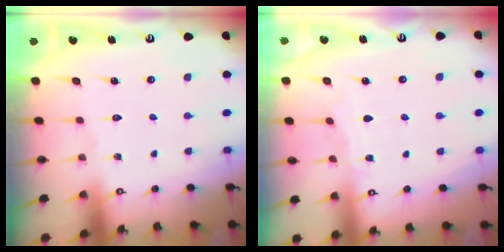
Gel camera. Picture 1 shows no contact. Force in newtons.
{"total": 2.7, "press": 2.7, "slide": 0.4}